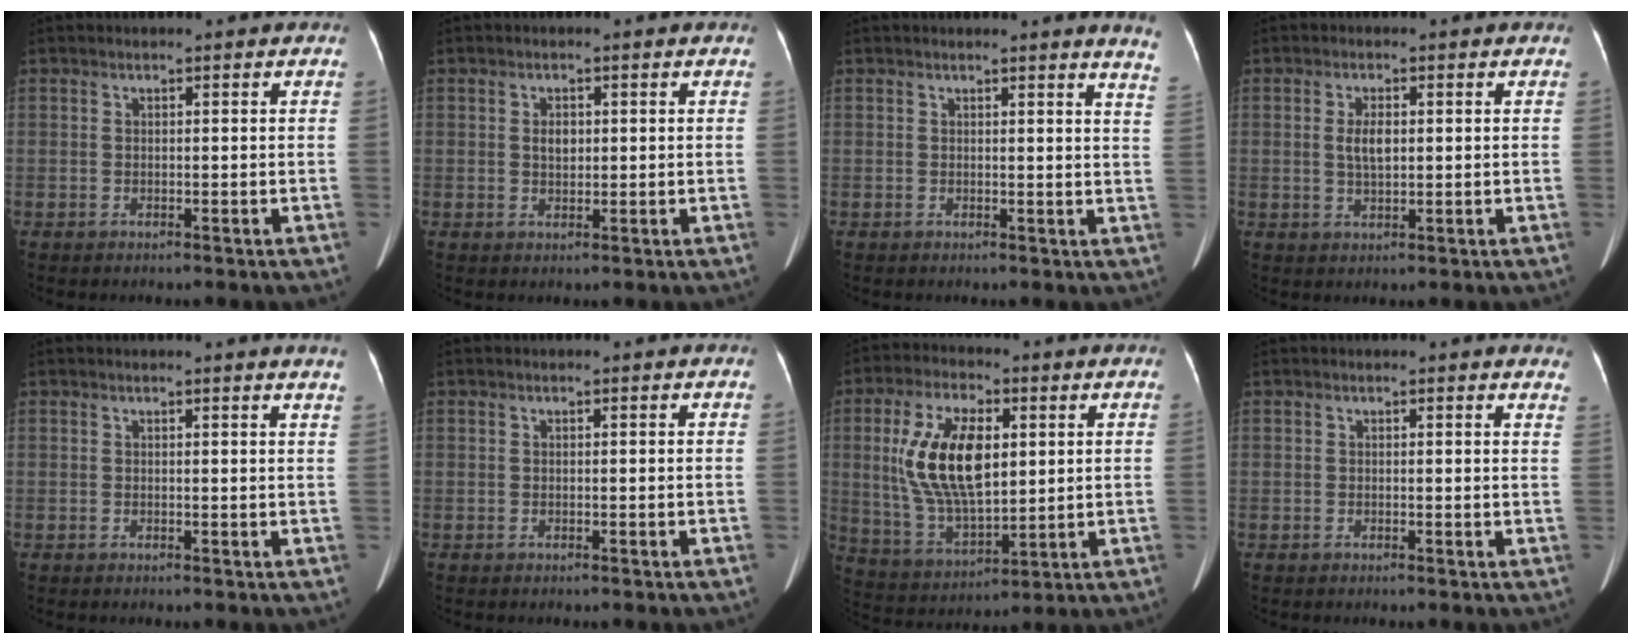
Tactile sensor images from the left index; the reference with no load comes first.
{"total": 2.0, "force": [0.4, 1.3, 1.6], "torque": [-0.033, 0.005, 0.008]}
{"total": 5.1, "force": [4.7, -0.7, 1.8], "torque": [-0.020, -0.037, 0.023]}
{"total": 3.2, "force": [0.4, 1.3, 2.9], "torque": [-0.062, 0.006, 0.011]}
{"total": 2.5, "force": [2.3, -0.5, 0.9], "torque": [-0.016, -0.010, 0.011]}
{"total": 0.0}
{"total": 14.3, "force": [2.8, 6.3, 12.5], "torque": [-0.263, 0.010, 0.060]}
{"total": 3.3, "force": [3.1, 0.6, 0.8], "torque": [-0.005, -0.011, 0.008]}